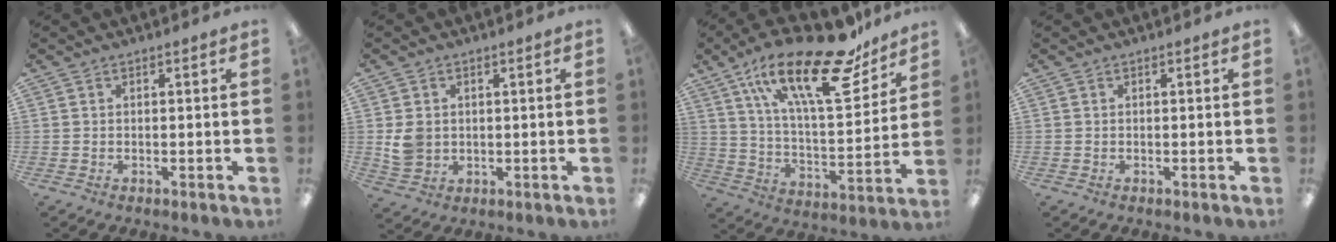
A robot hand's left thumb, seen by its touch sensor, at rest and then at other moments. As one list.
[{"total": 5.1, "force": [0.8, 4.5, 2.3], "torque": [-0.030, 0.004, 0.018]}, {"total": 26.3, "force": [17.0, 8.9, 18.0], "torque": [-0.289, -0.094, 0.286]}, {"total": 0.0}]